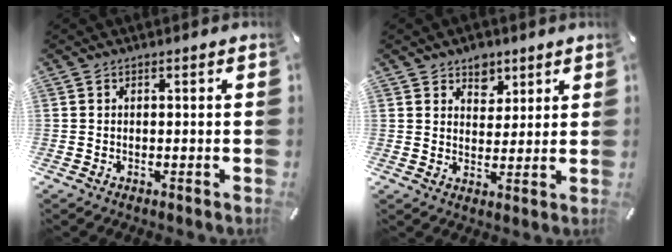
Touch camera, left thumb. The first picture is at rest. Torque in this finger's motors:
{"motor_torque": [0.92, 0.58, 0.45, -0.45, 0.16]}